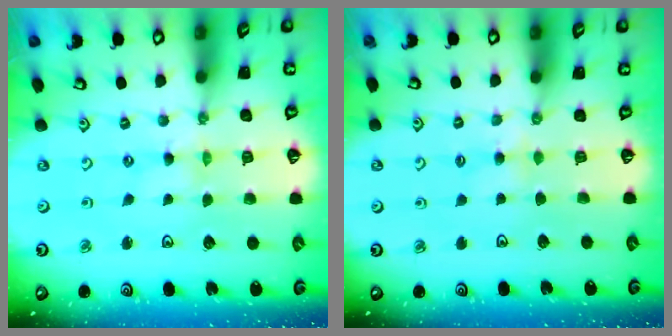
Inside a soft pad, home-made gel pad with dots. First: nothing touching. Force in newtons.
{"total": 2.7, "press": 2.6, "slide": 0.5}